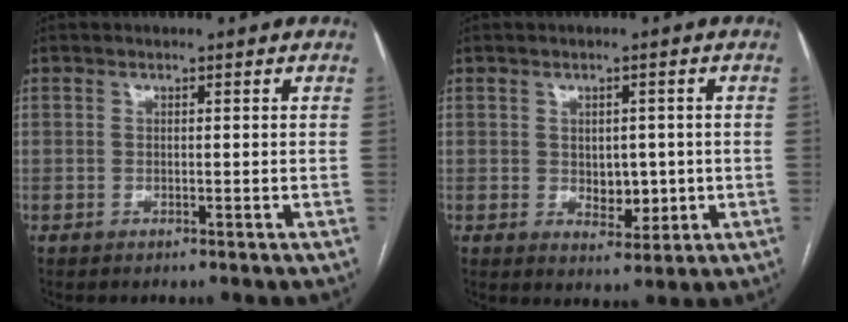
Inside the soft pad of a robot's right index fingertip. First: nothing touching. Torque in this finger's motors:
{"motor_torque": [0.04, -0.02, 0.06, 0.01]}